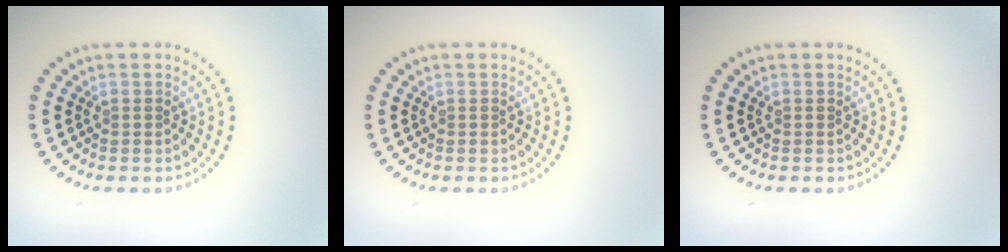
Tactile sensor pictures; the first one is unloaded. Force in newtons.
{"total": 0.0}
{"total": 0.0}